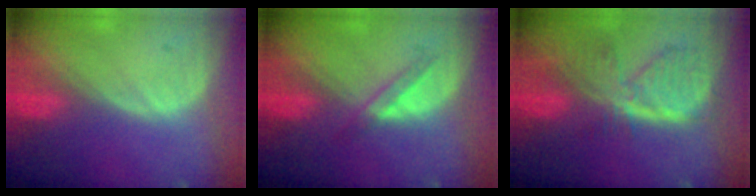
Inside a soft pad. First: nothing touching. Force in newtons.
{"total": 2.6, "press": 2.4, "slide": 1.0}
{"total": 7.9, "press": 6.9, "slide": 4.0}